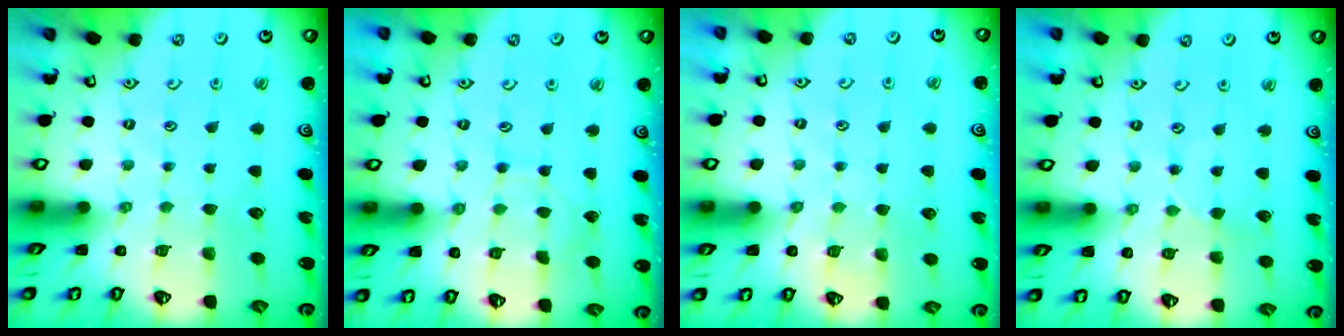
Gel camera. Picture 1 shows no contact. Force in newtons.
{"total": 6.4, "press": 6.4, "slide": 0.5}
{"total": 5.3, "press": 5.3, "slide": 0.7}
{"total": 2.0, "press": 2.0, "slide": 0.2}